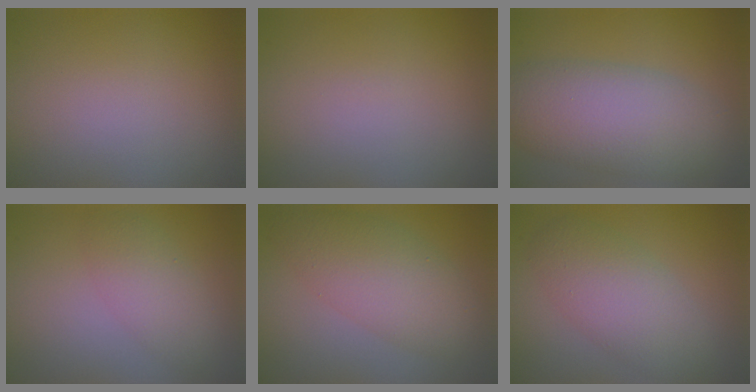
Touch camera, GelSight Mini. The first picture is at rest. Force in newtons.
{"total": 0.0}
{"total": 7.3, "press": 7.3, "slide": 0.2}
{"total": 3.0, "press": 3.0, "slide": 0.1}
{"total": 5.5, "press": 5.5, "slide": 0.3}
{"total": 5.0, "press": 5.0, "slide": 0.1}